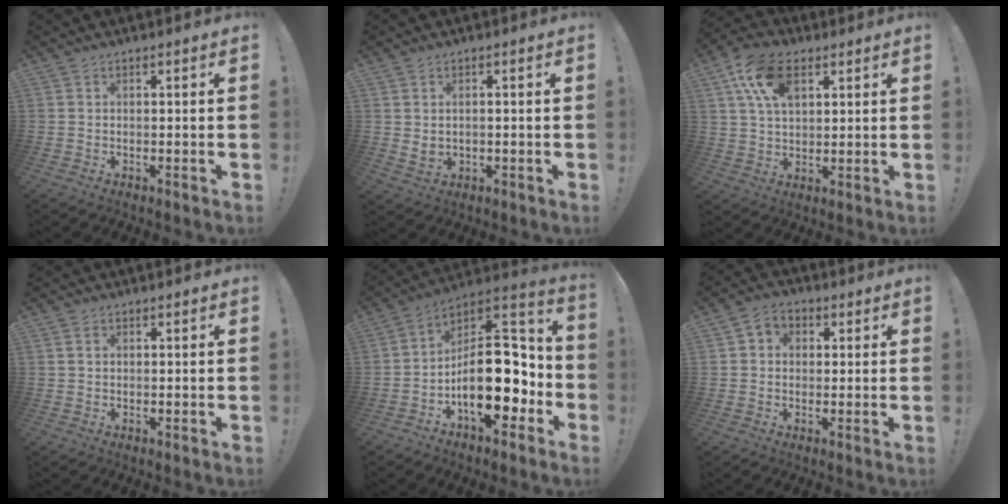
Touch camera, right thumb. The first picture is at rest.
{"total": 2.3, "force": [0.9, 1.3, 1.6], "torque": [-0.024, -0.006, 0.016]}
{"total": 13.5, "force": [5.9, 8.6, 8.6], "torque": [-0.140, -0.001, 0.113]}
{"total": 0.9, "force": [0.3, 0.8, 0.3], "torque": [-0.005, 0.002, 0.006]}
{"total": 22.0, "force": [-4.5, 12.0, 17.8], "torque": [-0.265, 0.017, -0.063]}
{"total": 10.7, "force": [4.1, 7.2, 6.7], "torque": [-0.114, 0.006, 0.080]}